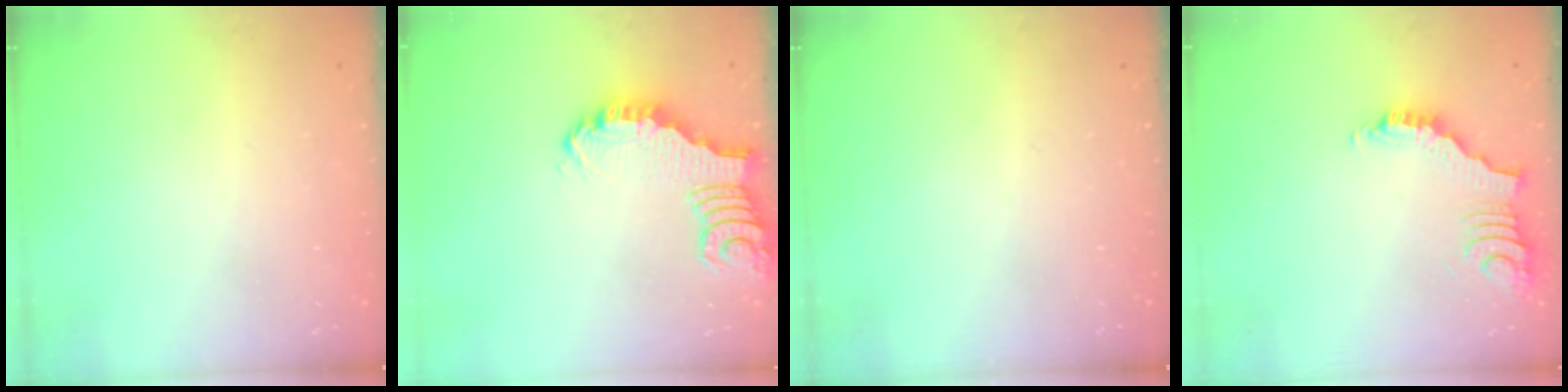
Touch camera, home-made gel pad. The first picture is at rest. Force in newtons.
{"total": 2.7, "press": 2.7, "slide": 0.4}
{"total": 0.0}
{"total": 3.6, "press": 3.6, "slide": 0.5}